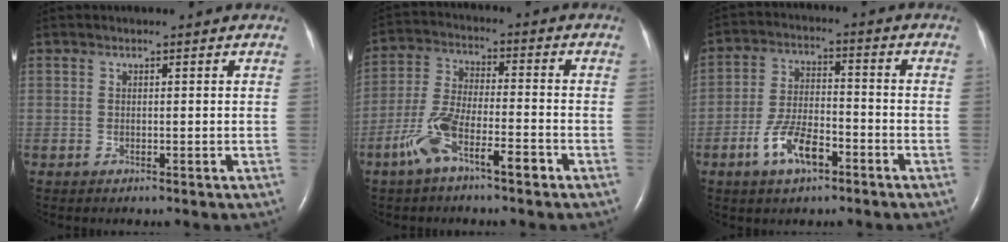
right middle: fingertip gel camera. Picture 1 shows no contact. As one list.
[{"total": 8.8, "force": [-5.1, 2.1, 6.8], "torque": [-0.147, 0.008, -0.095]}, {"total": 8.2, "force": [-4.3, 3.2, 6.1], "torque": [-0.129, 0.004, -0.080]}]